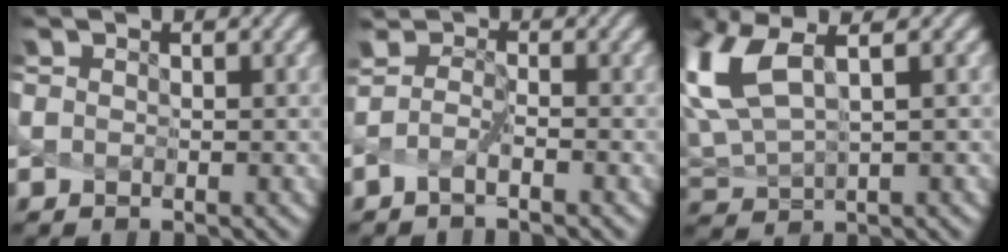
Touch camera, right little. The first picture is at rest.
{"total": 1.3, "force": [-1.1, -0.4, 0.7], "torque": [-0.020, -0.001, -0.022]}
{"total": 5.9, "force": [3.3, 1.6, 4.6], "torque": [-0.147, 0.005, 0.080]}